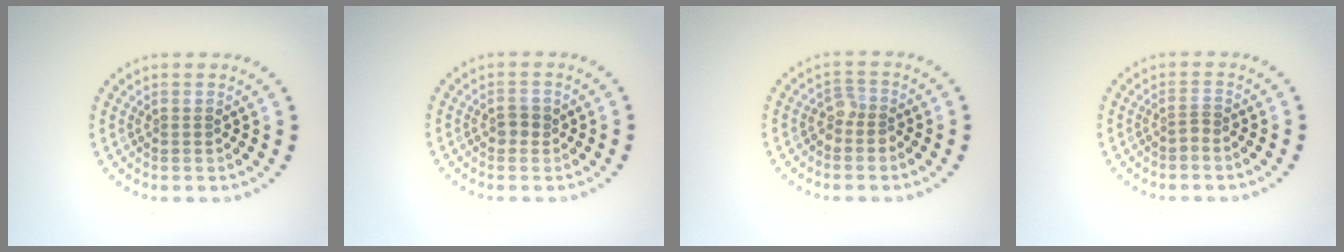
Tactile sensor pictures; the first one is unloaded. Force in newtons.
{"total": 1.3, "press": 1.2, "slide": 0.3}
{"total": 1.6, "press": 1.3, "slide": 1.0}
{"total": 0.6, "press": 0.3, "slide": 0.5}